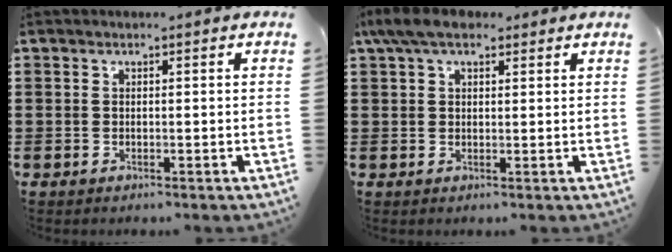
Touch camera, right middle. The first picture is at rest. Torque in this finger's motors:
{"motor_torque": [1.23, -0.77, 0.53, 0.15]}